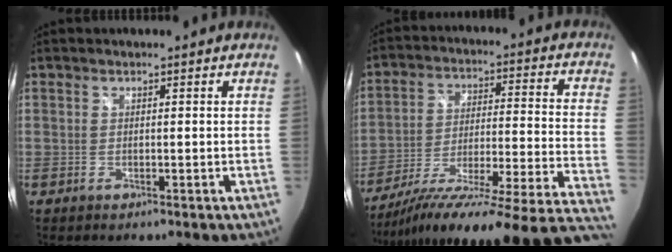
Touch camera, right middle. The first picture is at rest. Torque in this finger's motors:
{"motor_torque": [1.07, -1.07, 0.36, 0.13]}